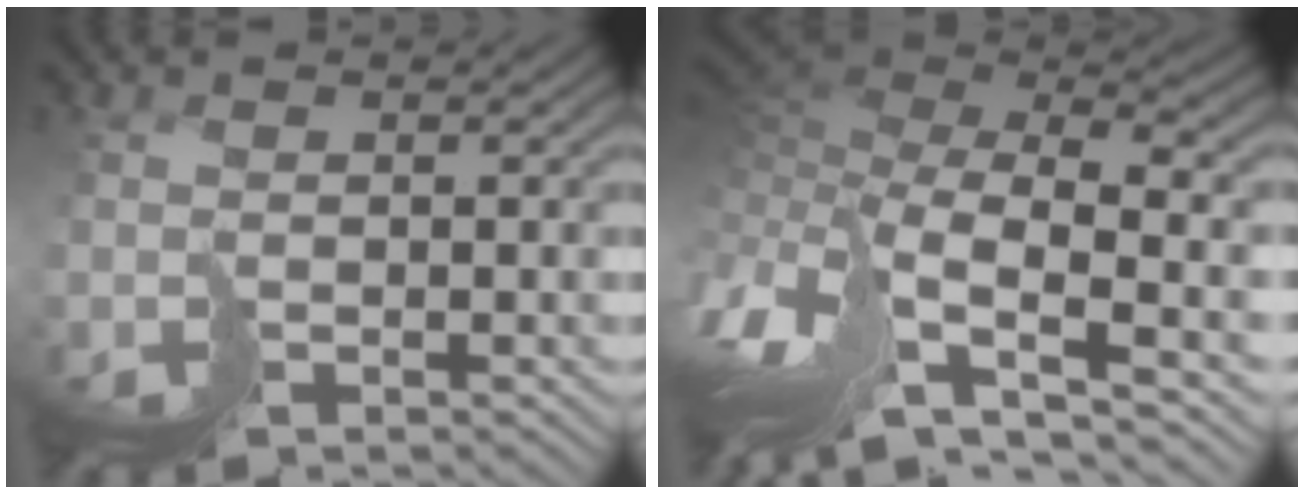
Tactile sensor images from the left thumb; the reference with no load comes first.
{"total": 15.6, "force": [-5.3, 6.3, 13.3], "torque": [-0.330, -0.019, -0.046]}